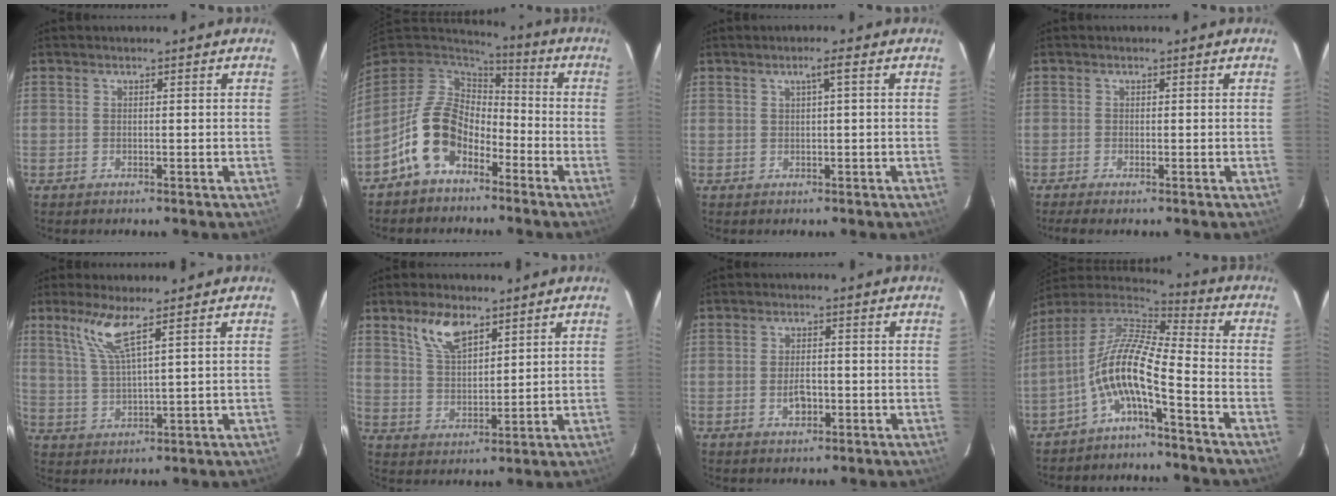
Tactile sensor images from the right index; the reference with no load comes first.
{"total": 11.7, "force": [-6.0, 7.9, 6.2], "torque": [-0.132, 0.019, -0.108]}
{"total": 1.8, "force": [0.5, -0.2, 1.8], "torque": [-0.032, 0.005, 0.011]}
{"total": 1.6, "force": [-1.2, 0.2, 1.0], "torque": [-0.024, -0.004, -0.021]}
{"total": 6.7, "force": [4.3, 0.3, 5.2], "torque": [-0.111, -0.002, 0.093]}
{"total": 8.0, "force": [5.2, 3.6, 5.0], "torque": [-0.093, 0.010, 0.105]}
{"total": 3.4, "force": [-1.1, 1.9, 2.6], "torque": [-0.048, 0.000, -0.016]}
{"total": 11.2, "force": [-4.9, 1.8, 9.9], "torque": [-0.194, 0.006, -0.102]}